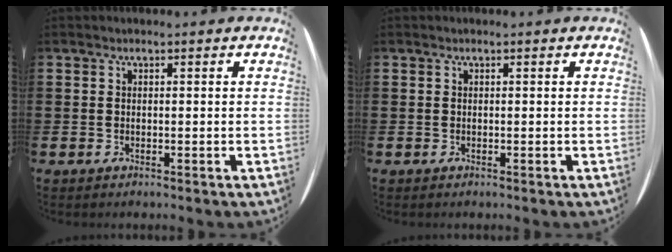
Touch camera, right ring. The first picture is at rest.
{"total": 0.0}